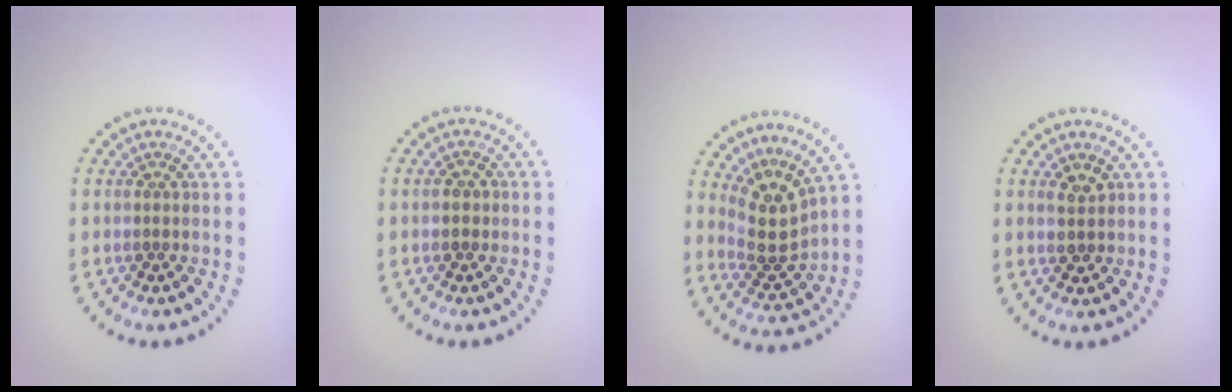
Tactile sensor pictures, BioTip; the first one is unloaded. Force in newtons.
{"total": 0.8, "press": 0.8, "slide": 0.1}
{"total": 3.5, "press": 2.7, "slide": 2.2}
{"total": 1.4, "press": 1.4, "slide": 0.2}